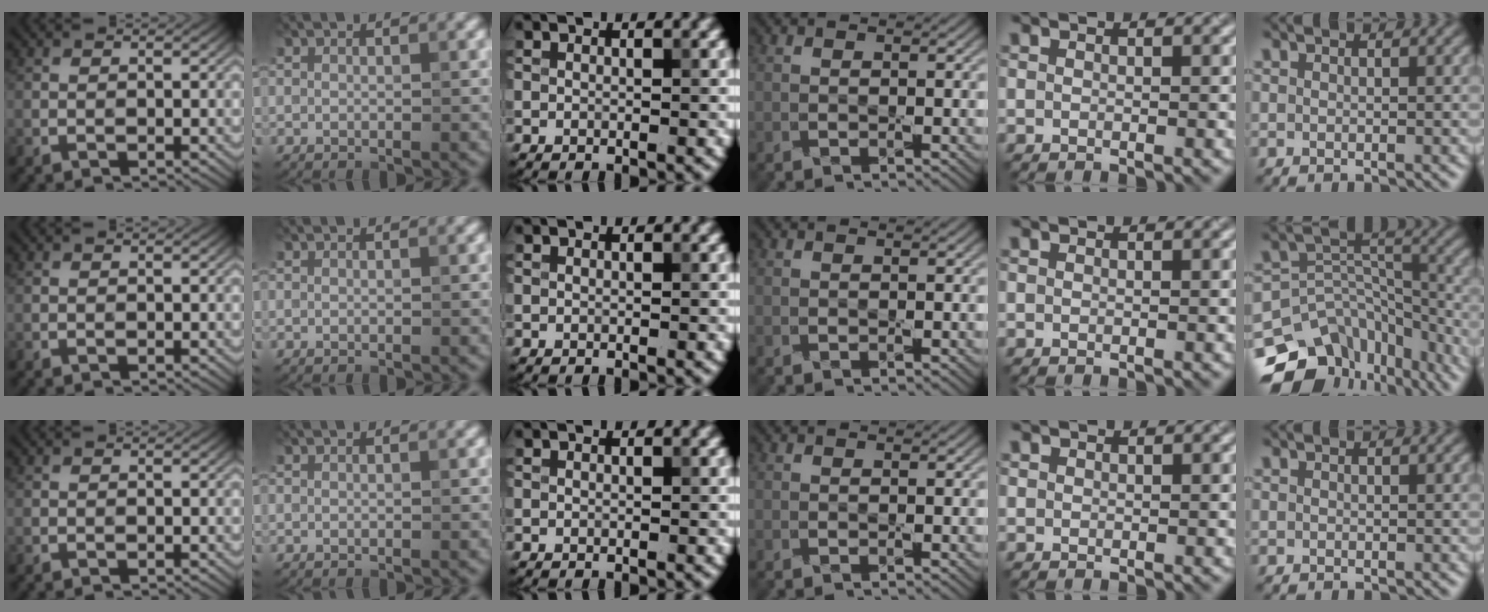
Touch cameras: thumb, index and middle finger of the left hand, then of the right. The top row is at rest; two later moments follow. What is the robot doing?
{"motion": "press", "object": "camera"}